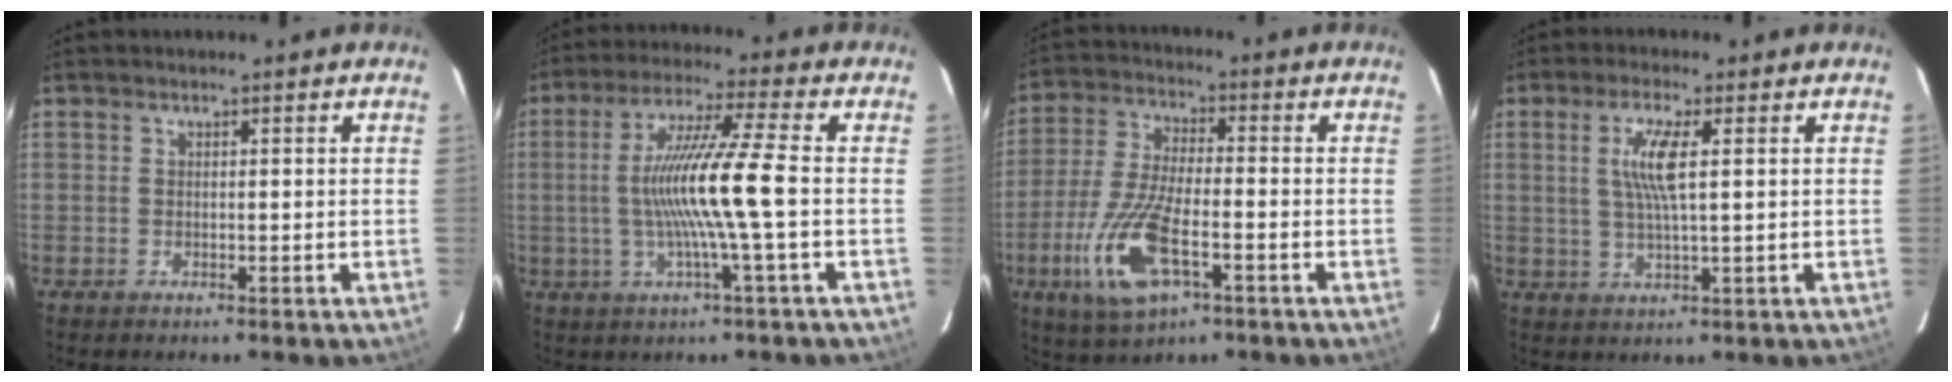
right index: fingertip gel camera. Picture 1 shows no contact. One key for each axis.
{"total": 12.2, "fx": -1.4, "fy": -1.5, "fz": 12.0, "tx": -0.225, "ty": -0.001, "tz": -0.024}
{"total": 14.7, "fx": -5.7, "fy": 5.3, "fz": 12.4, "tx": -0.273, "ty": -0.017, "tz": -0.108}
{"total": 6.1, "fx": 1.4, "fy": 0.5, "fz": 5.9, "tx": -0.116, "ty": -0.002, "tz": 0.026}